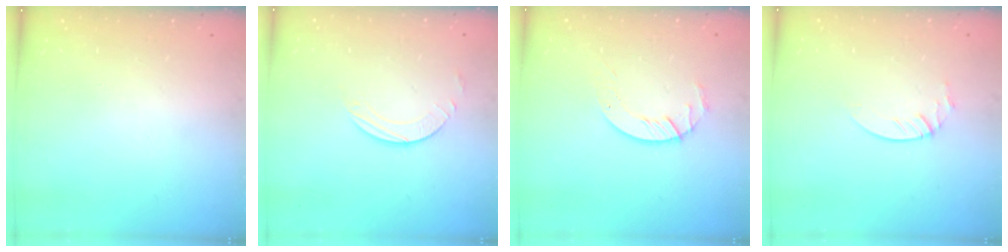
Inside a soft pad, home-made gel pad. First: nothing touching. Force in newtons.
{"total": 1.7, "press": 1.7, "slide": 0.2}
{"total": 5.7, "press": 5.7, "slide": 0.4}
{"total": 3.3, "press": 3.2, "slide": 0.3}